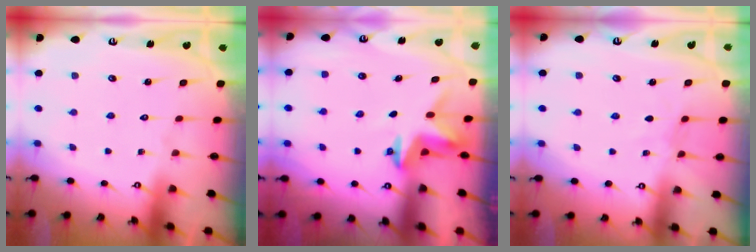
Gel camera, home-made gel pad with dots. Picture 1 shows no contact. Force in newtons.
{"total": 3.2, "press": 3.2, "slide": 0.3}
{"total": 2.9, "press": 2.8, "slide": 0.4}